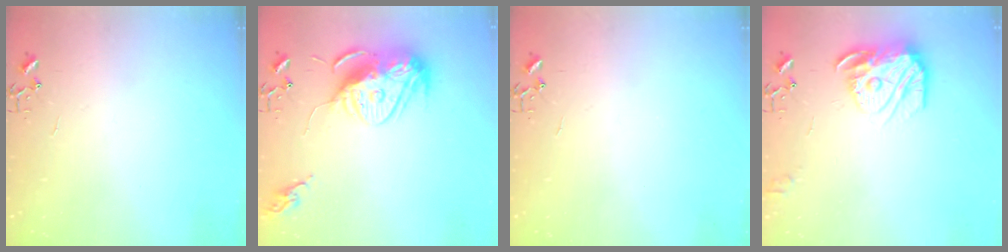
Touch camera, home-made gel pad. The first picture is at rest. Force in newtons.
{"total": 16.2, "press": 16.1, "slide": 1.3}
{"total": 0.0}
{"total": 15.5, "press": 15.5, "slide": 1.2}